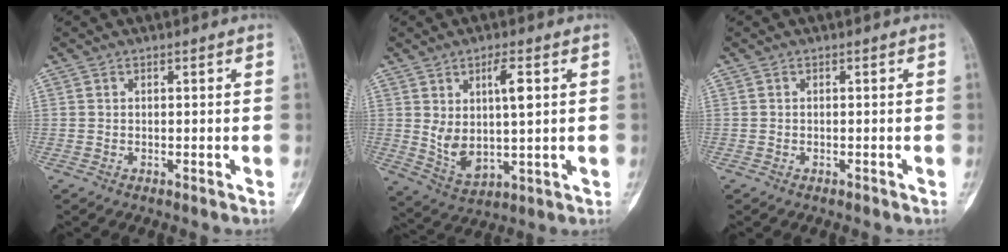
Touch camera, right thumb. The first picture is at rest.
{"total": 9.9, "force": [2.3, 3.9, 8.8], "torque": [-0.156, -0.013, 0.055]}
{"total": 0.0}